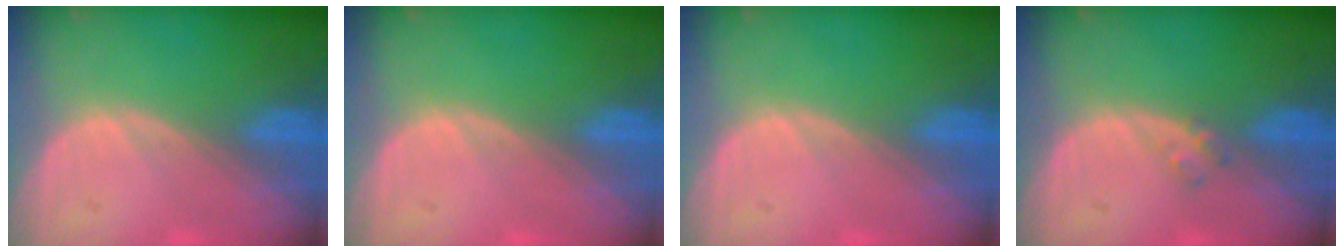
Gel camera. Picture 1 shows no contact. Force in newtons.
{"total": 0.0}
{"total": 0.0}
{"total": 1.2, "press": 1.2, "slide": 0.2}